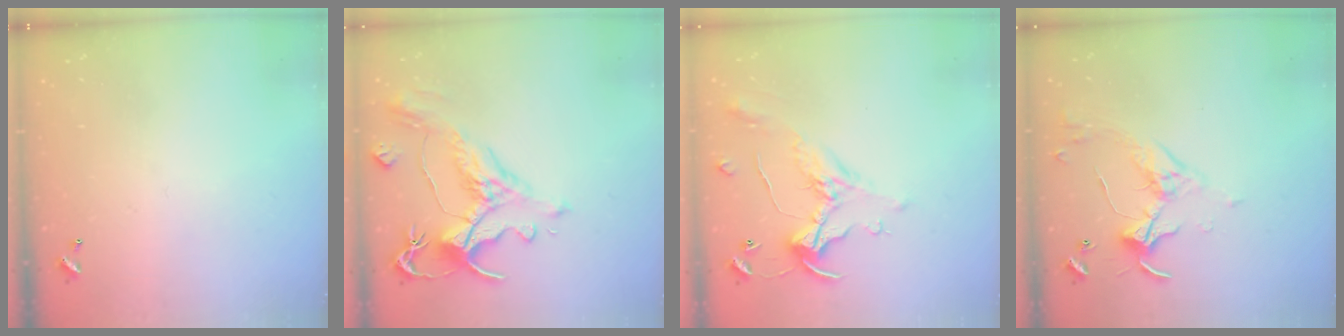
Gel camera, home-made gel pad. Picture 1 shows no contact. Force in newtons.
{"total": 1.6, "press": 0.7, "slide": 1.4}
{"total": 1.1, "press": 0.8, "slide": 0.9}
{"total": 3.3, "press": 3.2, "slide": 0.7}